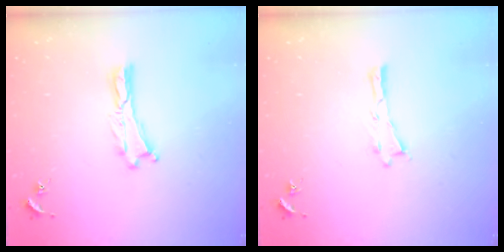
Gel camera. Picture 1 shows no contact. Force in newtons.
{"total": 0.0}